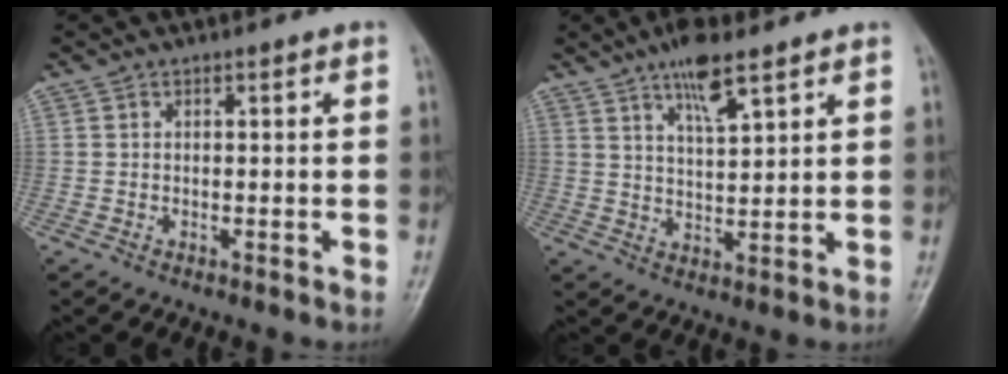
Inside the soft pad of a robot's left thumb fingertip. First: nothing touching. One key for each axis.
{"total": 7.5, "fx": 4.9, "fy": 1.9, "fz": 5.4, "tx": -0.089, "ty": -0.027, "tz": 0.087}